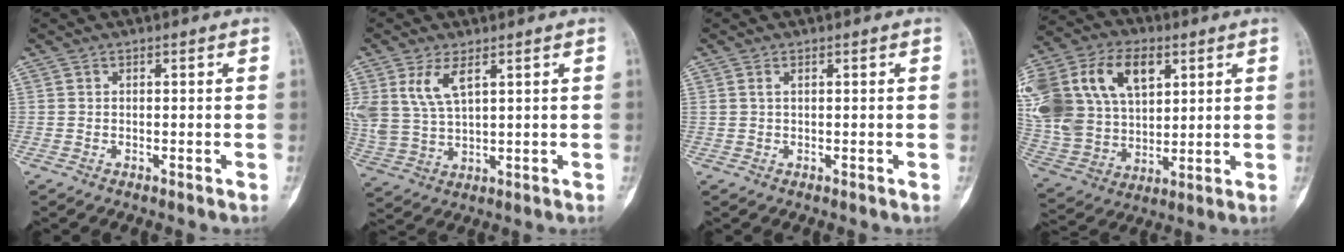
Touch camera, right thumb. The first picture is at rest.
{"total": 8.1, "force": [3.7, 3.7, 6.2], "torque": [-0.133, -0.009, 0.085]}
{"total": 0.8, "force": [0.4, 0.3, 0.6], "torque": [-0.014, 0.007, 0.008]}
{"total": 27.8, "force": [9.6, 18.7, 18.2], "torque": [-0.408, 0.036, 0.191]}